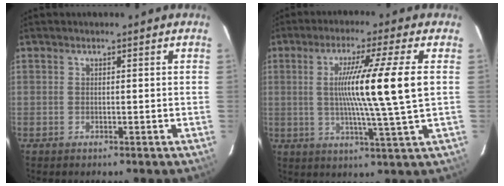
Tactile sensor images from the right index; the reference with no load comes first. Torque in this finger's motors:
{"motor_torque": [1.38, 0.04, 0.71, 0.21]}